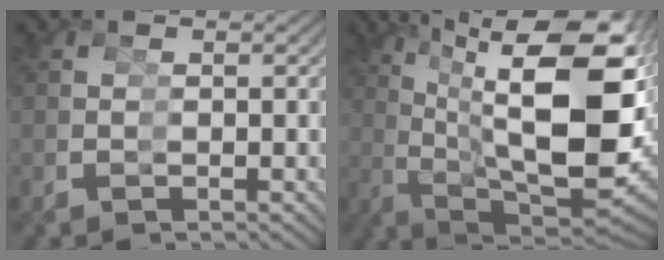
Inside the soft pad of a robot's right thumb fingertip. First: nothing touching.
{"total": 18.9, "force": [1.0, 10.6, 15.6], "torque": [-0.270, -0.058, 0.050]}